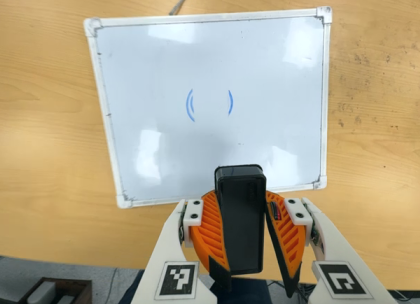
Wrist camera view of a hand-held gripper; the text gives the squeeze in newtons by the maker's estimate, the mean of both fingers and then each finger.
{"total": 10.1, "left": 10.0, "right": 10.1}